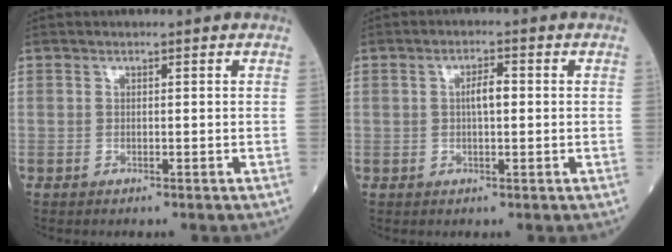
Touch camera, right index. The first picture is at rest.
{"total": 2.9, "force": [0.2, 0.8, 2.8], "torque": [-0.048, 0.005, 0.002]}